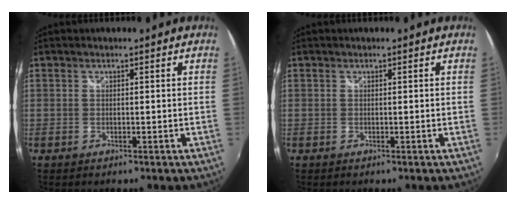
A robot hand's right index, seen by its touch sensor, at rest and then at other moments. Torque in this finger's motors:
{"motor_torque": [0.00, 0.00, 0.00, 0.00]}